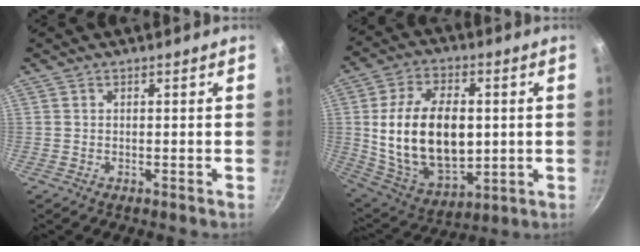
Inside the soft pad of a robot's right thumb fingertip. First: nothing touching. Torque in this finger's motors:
{"motor_torque": [-0.74, 1.93, 1.17, 0.96, 0.46]}